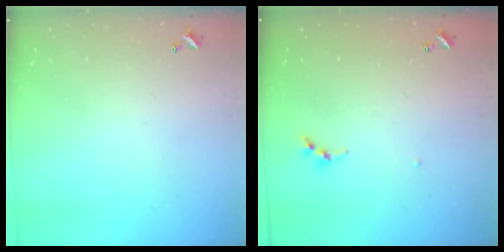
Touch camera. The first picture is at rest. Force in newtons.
{"total": 3.5, "press": 3.4, "slide": 0.4}